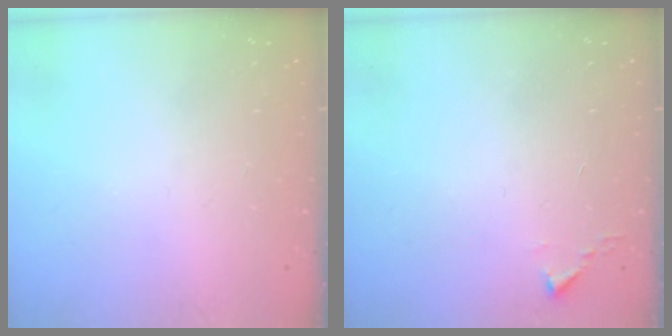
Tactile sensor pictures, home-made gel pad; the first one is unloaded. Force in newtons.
{"total": 2.4, "press": 2.4, "slide": 0.3}